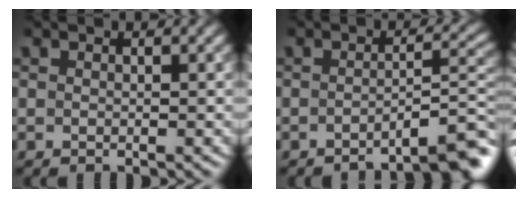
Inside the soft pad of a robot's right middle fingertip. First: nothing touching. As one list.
[{"total": 4.4, "force": [-3.1, 0.9, 3.1], "torque": [-0.029, 0.015, -0.046]}]